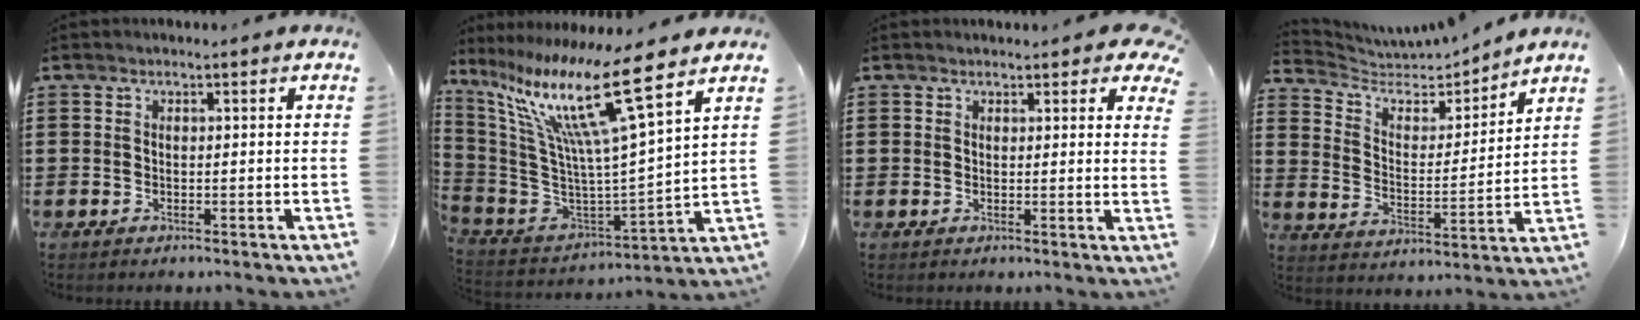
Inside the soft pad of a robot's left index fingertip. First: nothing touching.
{"total": 17.0, "force": [10.2, 1.2, 13.5], "torque": [-0.306, -0.067, 0.152]}
{"total": 2.4, "force": [2.1, 1.2, 0.3], "torque": [0.003, -0.004, 0.035]}
{"total": 4.7, "force": [4.4, 1.4, 1.1], "torque": [-0.050, -0.033, 0.069]}